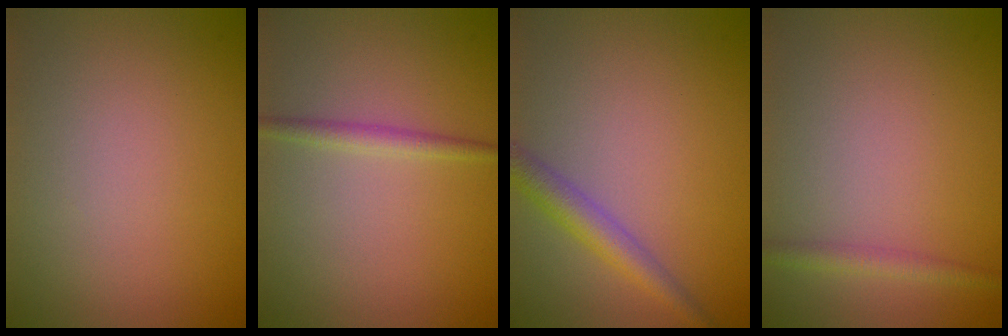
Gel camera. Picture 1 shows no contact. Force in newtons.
{"total": 1.4, "press": 1.4, "slide": 0.1}
{"total": 2.8, "press": 2.8, "slide": 0.1}
{"total": 1.6, "press": 1.6, "slide": 0.0}